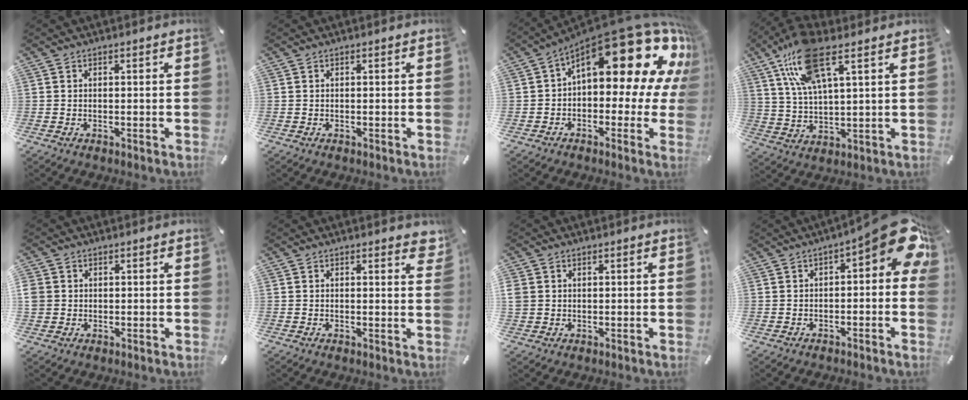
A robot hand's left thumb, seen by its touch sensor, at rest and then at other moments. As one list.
[{"total": 0.0}, {"total": 23.9, "force": [10.7, 10.3, 18.8], "torque": [-0.262, -0.087, 0.178]}, {"total": 15.8, "force": [9.2, 5.7, 11.5], "torque": [-0.229, -0.013, 0.161]}, {"total": 2.9, "force": [0.6, 2.8, 0.4], "torque": [-0.009, 0.005, 0.013]}, {"total": 2.1, "force": [1.5, 0.8, 1.2], "torque": [-0.004, -0.006, 0.021]}, {"total": 2.3, "force": [0.8, 2.1, 0.3], "torque": [-0.007, 0.005, 0.016]}, {"total": 11.8, "force": [3.7, 4.3, 10.3], "torque": [-0.132, -0.031, 0.062]}]